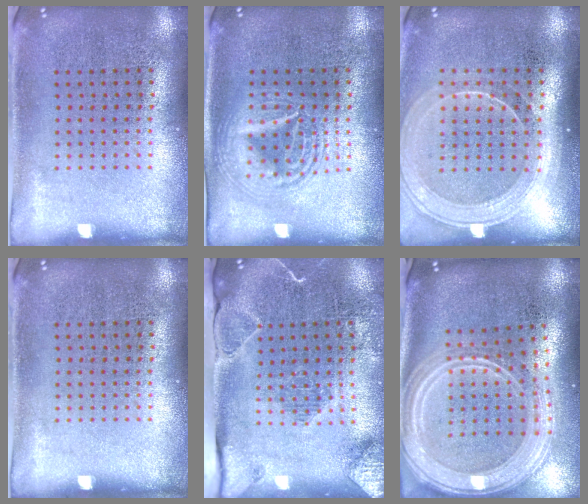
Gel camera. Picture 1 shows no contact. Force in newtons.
{"total": 2.6, "press": 2.6, "slide": 0.3}
{"total": 1.8, "press": 1.7, "slide": 0.8}
{"total": 0.0}
{"total": 2.0, "press": 2.0, "slide": 0.2}
{"total": 3.2, "press": 2.6, "slide": 1.9}